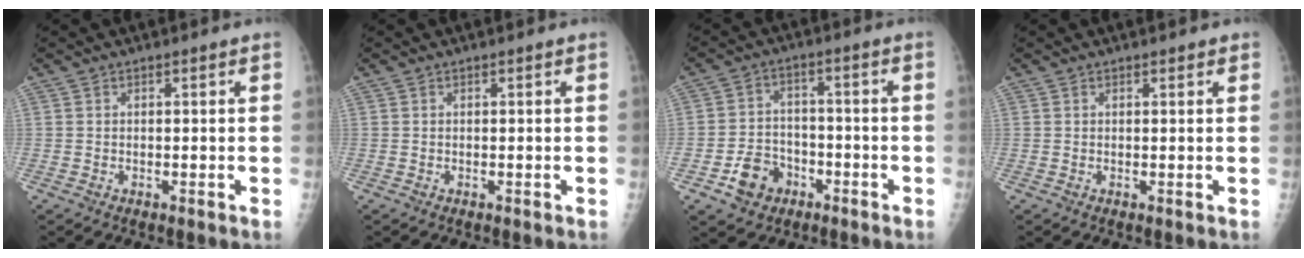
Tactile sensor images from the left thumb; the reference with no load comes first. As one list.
[{"total": 0.0}, {"total": 7.8, "force": [-3.9, 6.0, 3.0], "torque": [-0.031, 0.027, -0.064]}, {"total": 0.9, "force": [0.7, 0.3, 0.5], "torque": [-0.007, -0.002, 0.007]}]